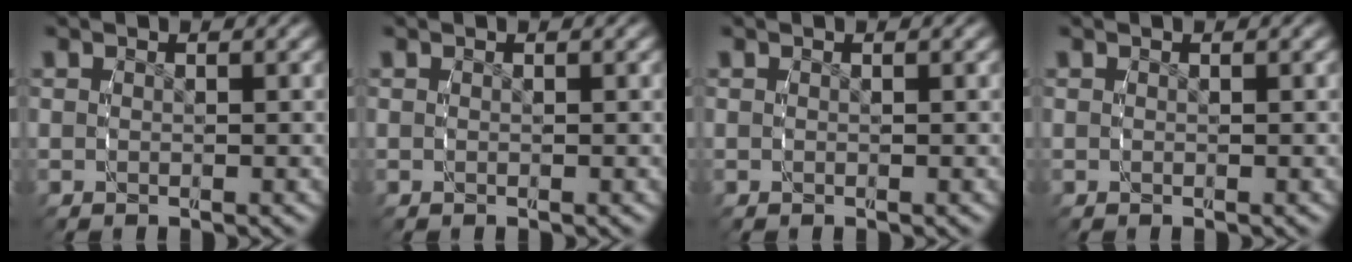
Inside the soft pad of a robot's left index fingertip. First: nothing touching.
{"total": 0.0}
{"total": 0.0}
{"total": 0.0}